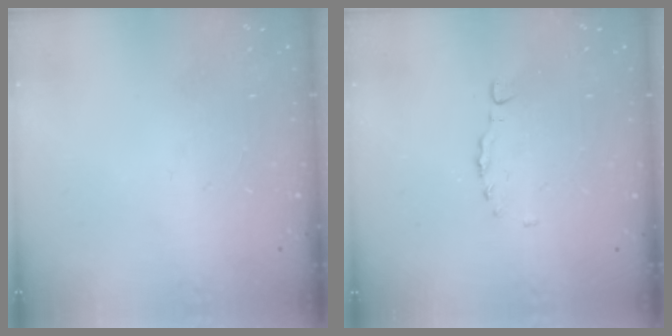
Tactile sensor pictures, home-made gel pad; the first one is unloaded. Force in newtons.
{"total": 0.6, "press": 0.5, "slide": 0.3}